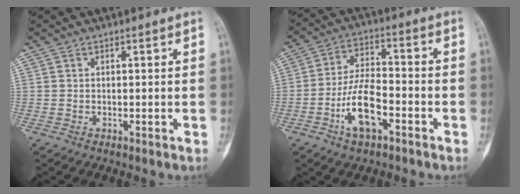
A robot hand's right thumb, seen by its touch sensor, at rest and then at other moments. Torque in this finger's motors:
{"motor_torque": [-0.14, 0.35, 0.85, -0.25, 0.06]}